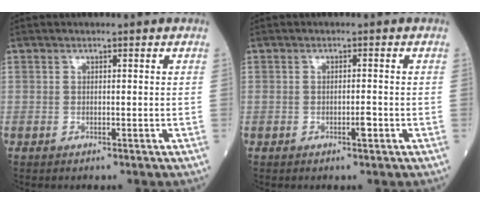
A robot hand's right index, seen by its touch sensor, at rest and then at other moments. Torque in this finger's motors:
{"motor_torque": [0.39, -0.10, 0.04, 0.06]}